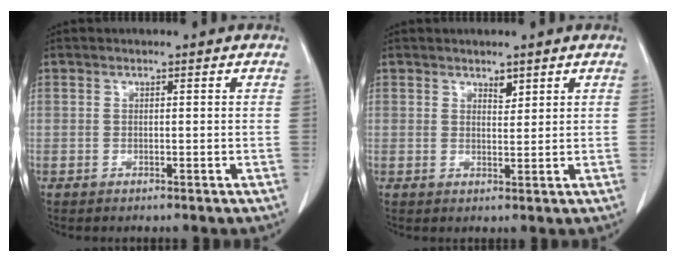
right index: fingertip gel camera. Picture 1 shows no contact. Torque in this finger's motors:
{"motor_torque": [-0.18, 0.25, 0.00, 0.01]}